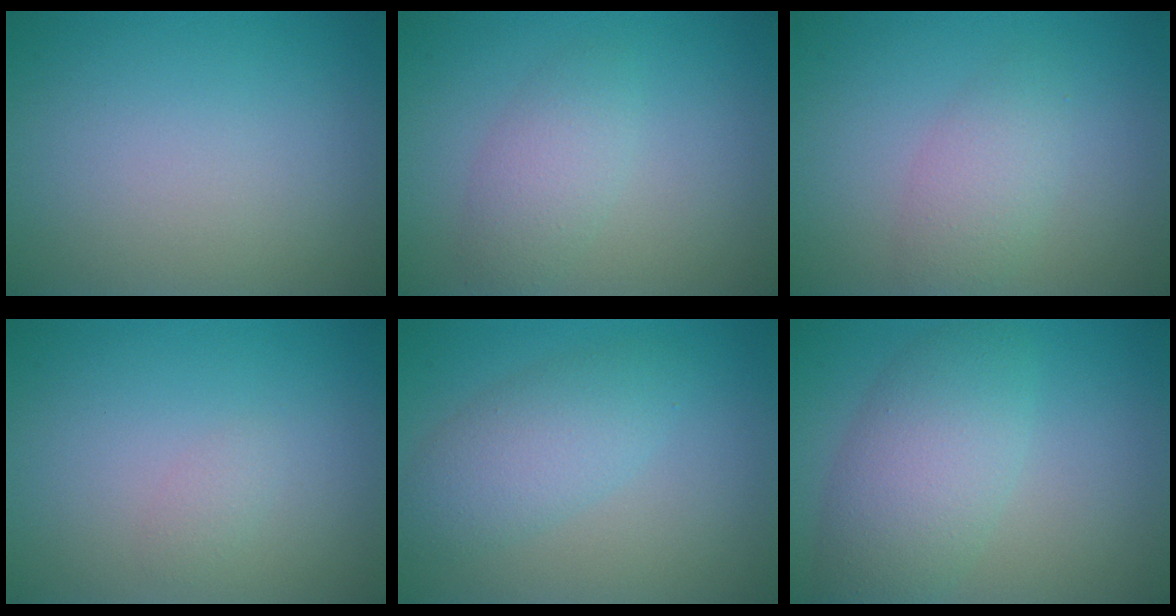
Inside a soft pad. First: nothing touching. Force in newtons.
{"total": 2.6, "press": 2.6, "slide": 0.1}
{"total": 2.6, "press": 2.6, "slide": 0.0}
{"total": 0.8, "press": 0.8, "slide": 0.0}
{"total": 3.8, "press": 3.8, "slide": 0.2}
{"total": 5.6, "press": 5.6, "slide": 0.1}